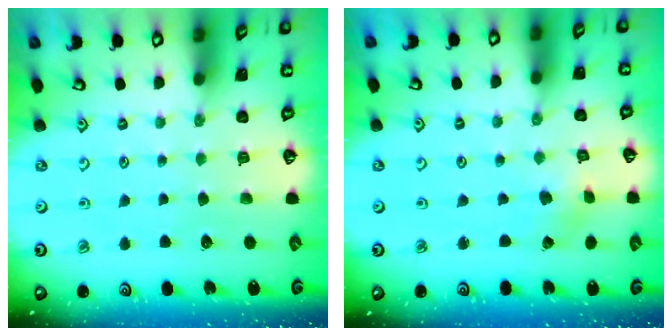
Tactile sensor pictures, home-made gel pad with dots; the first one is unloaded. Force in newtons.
{"total": 1.2, "press": 1.2, "slide": 0.2}